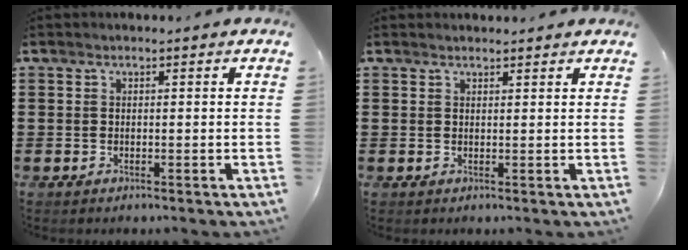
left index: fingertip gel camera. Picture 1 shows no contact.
{"total": 1.0, "force": [1.0, 0.1, 0.2], "torque": [-0.005, 0.001, 0.020]}